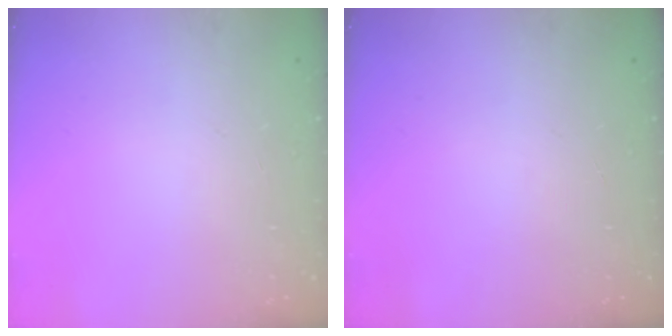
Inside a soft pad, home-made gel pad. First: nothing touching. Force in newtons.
{"total": 0.0}